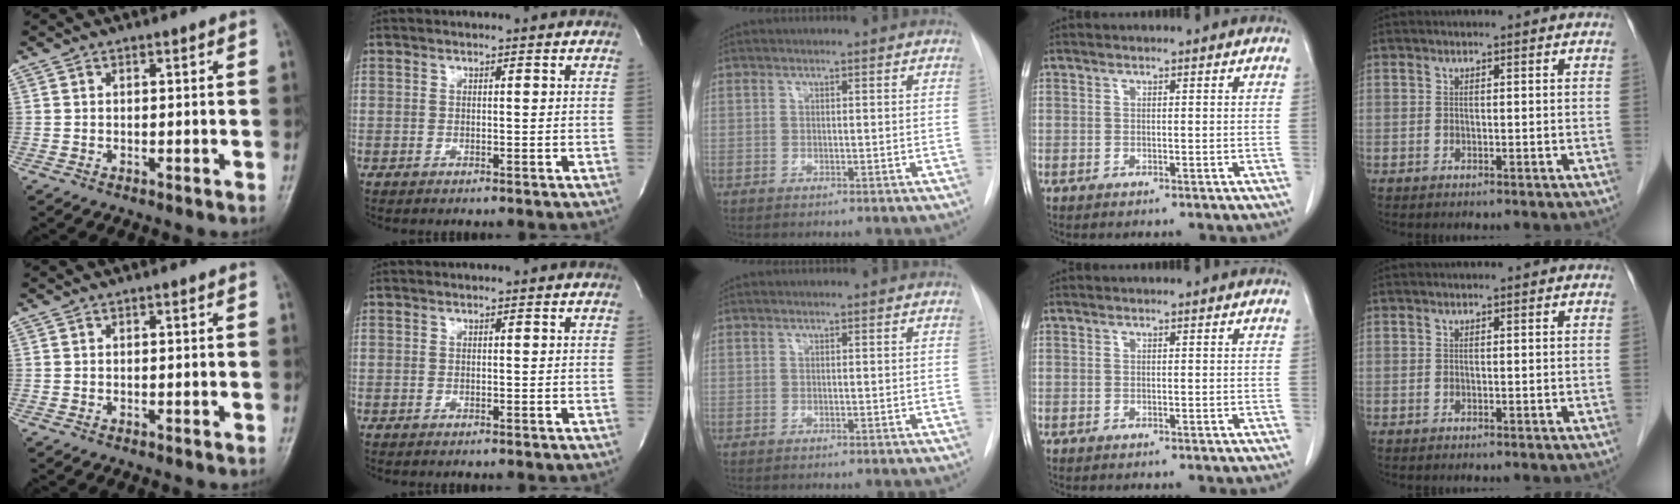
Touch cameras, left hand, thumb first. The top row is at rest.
{}